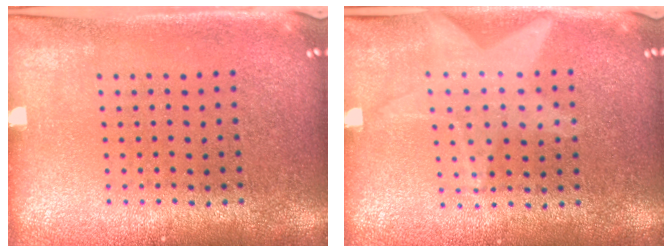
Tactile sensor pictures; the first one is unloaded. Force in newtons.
{"total": 0.6, "press": 0.5, "slide": 0.2}